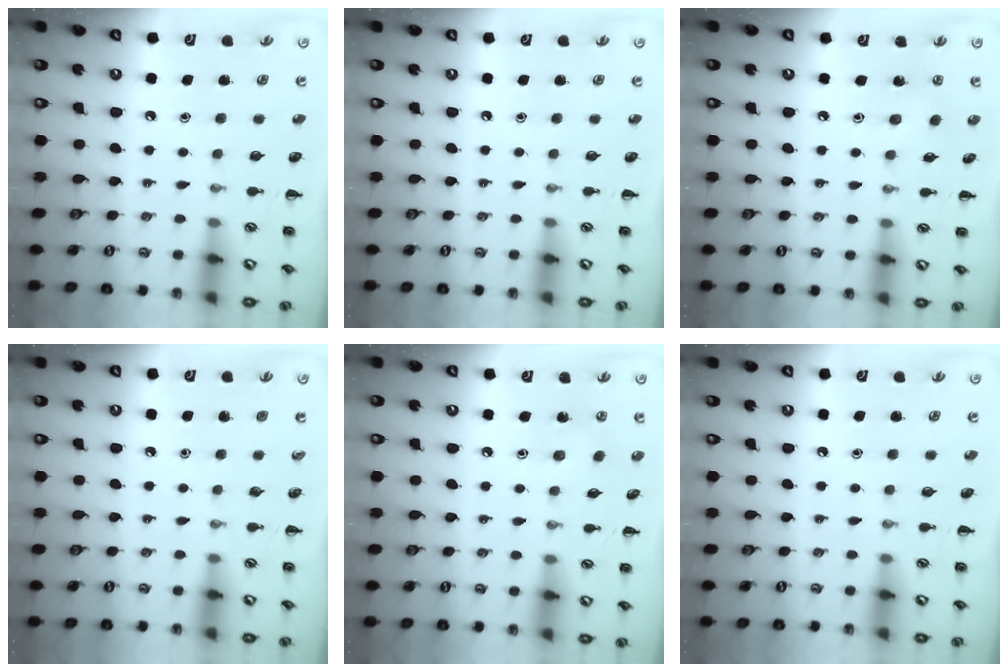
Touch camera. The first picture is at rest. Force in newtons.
{"total": 0.0}
{"total": 2.8, "press": 2.7, "slide": 0.8}
{"total": 0.0}
{"total": 2.6, "press": 2.4, "slide": 0.9}
{"total": 0.0}